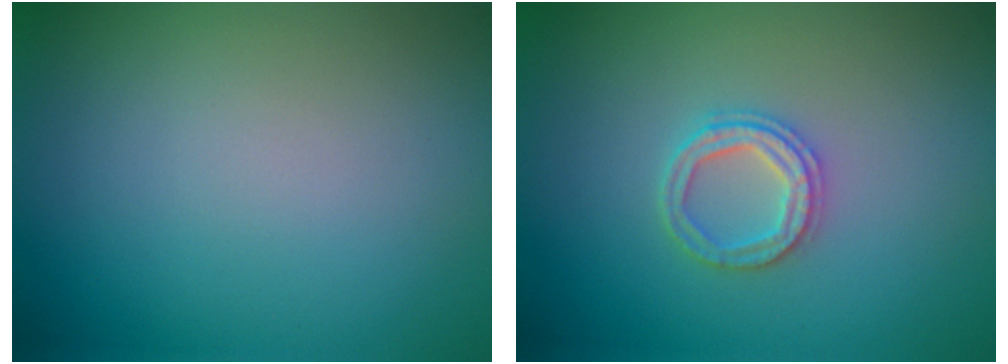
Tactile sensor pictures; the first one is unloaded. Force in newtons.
{"total": 2.4, "press": 2.4, "slide": 0.4}